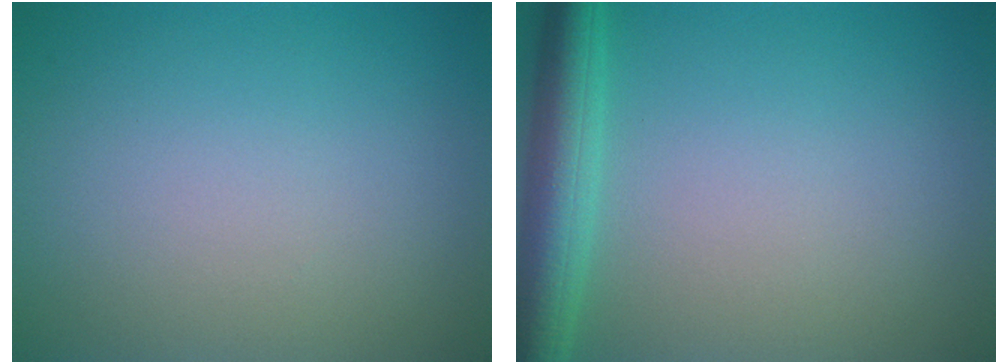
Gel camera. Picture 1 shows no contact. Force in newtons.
{"total": 4.5, "press": 4.5, "slide": 0.3}